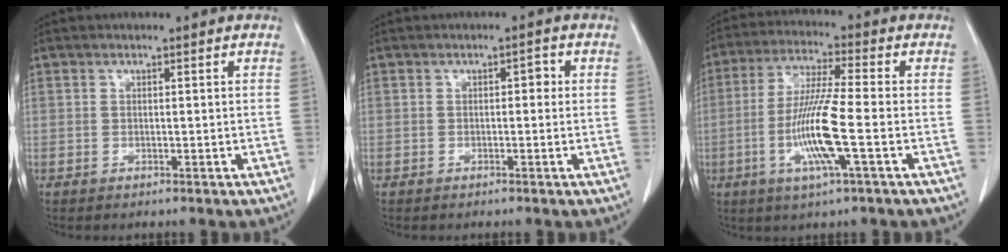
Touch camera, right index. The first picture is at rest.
{"total": 1.3, "force": [0.2, 0.6, 1.1], "torque": [-0.012, 0.009, 0.002]}
{"total": 11.2, "force": [-2.9, 0.0, 10.9], "torque": [-0.217, -0.012, -0.061]}